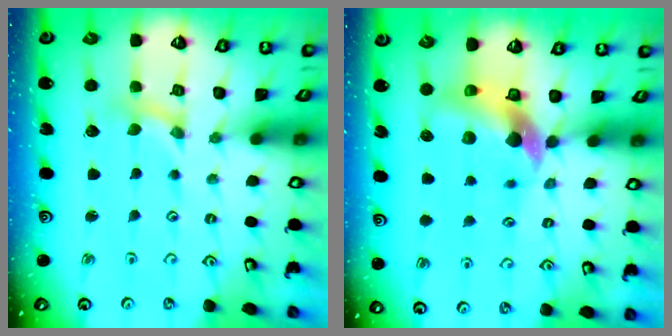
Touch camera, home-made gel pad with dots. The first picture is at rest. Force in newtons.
{"total": 10.1, "press": 10.0, "slide": 1.5}